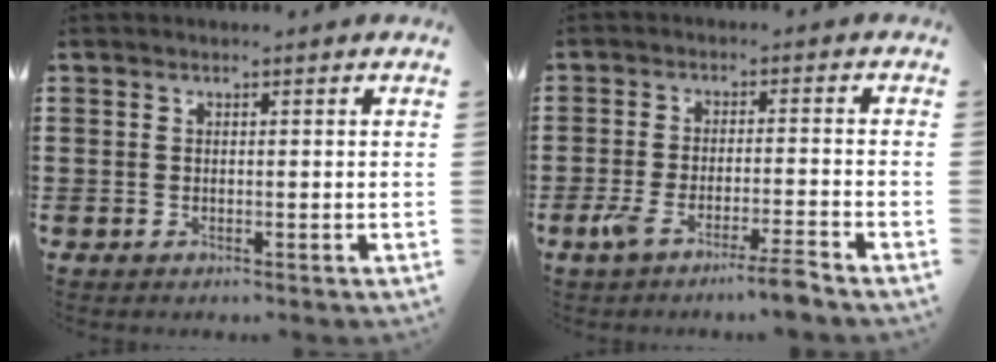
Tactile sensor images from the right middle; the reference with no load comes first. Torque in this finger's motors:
{"motor_torque": [0.16, -0.22, 0.30, 0.10]}